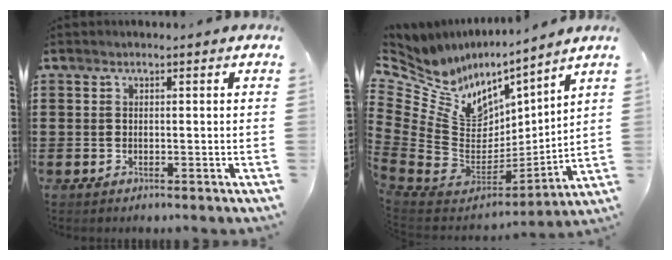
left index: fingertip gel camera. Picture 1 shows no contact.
{"total": 8.1, "force": [4.6, 6.1, 2.9], "torque": [-0.125, -0.068, 0.081]}